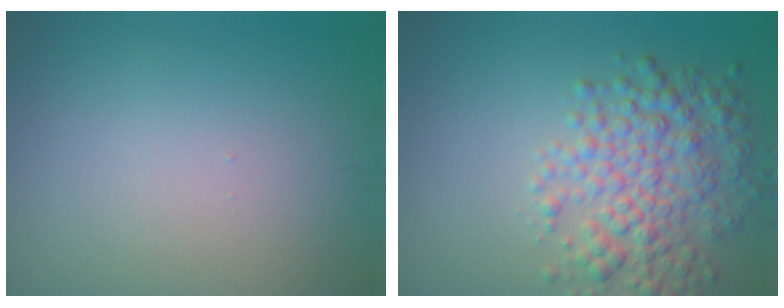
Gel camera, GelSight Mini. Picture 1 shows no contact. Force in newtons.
{"total": 5.7, "press": 5.7, "slide": 0.2}